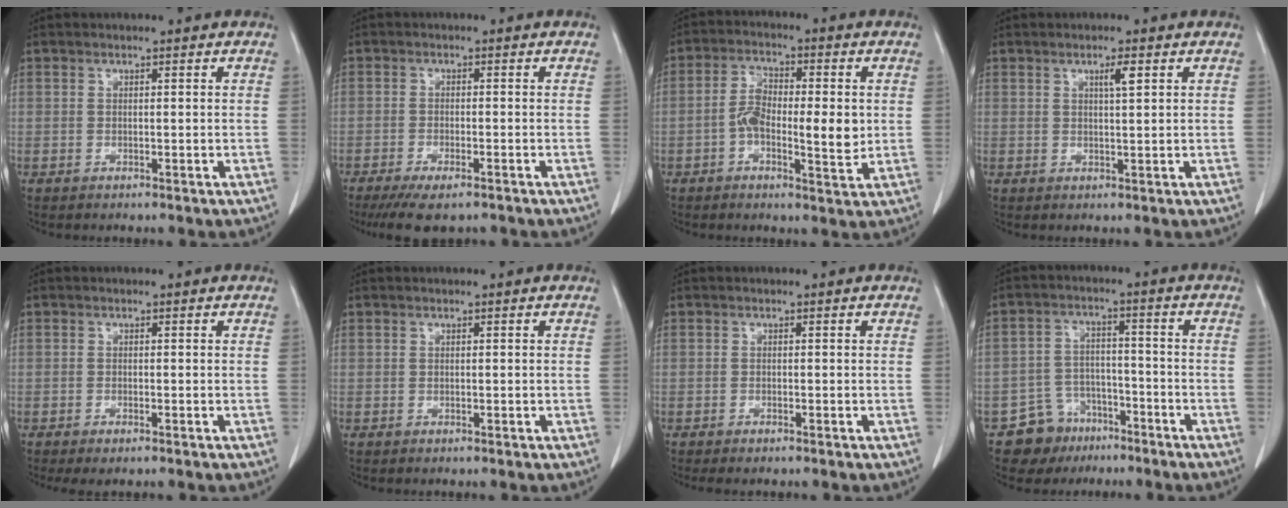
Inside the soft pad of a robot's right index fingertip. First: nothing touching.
{"total": 7.0, "force": [-5.3, 1.7, 4.2], "torque": [-0.065, -0.013, -0.083]}
{"total": 9.0, "force": [-0.7, 3.2, 8.3], "torque": [-0.146, 0.007, -0.015]}
{"total": 2.1, "force": [0.9, 0.0, 1.8], "torque": [-0.036, -0.002, 0.015]}
{"total": 2.1, "force": [-1.5, 0.5, 1.4], "torque": [-0.020, -0.004, -0.019]}
{"total": 0.0}
{"total": 1.5, "force": [-1.3, 0.1, 0.8], "torque": [-0.012, -0.003, -0.016]}
{"total": 6.9, "force": [-4.7, 5.0, 0.5], "torque": [-0.004, 0.015, -0.074]}